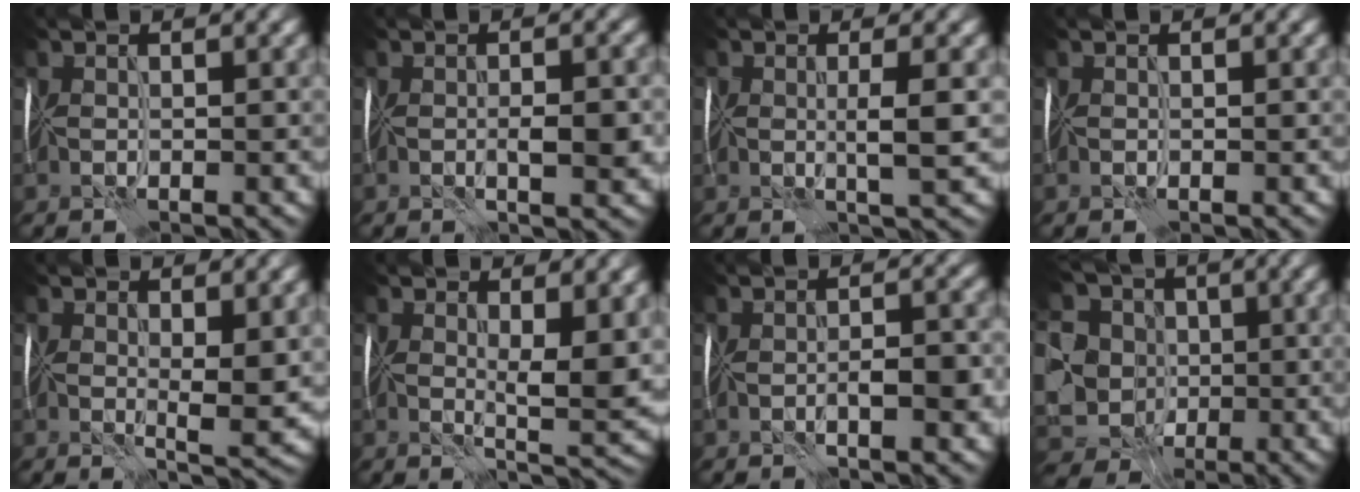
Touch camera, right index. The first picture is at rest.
{"total": 2.5, "force": [-0.5, 0.6, 2.4], "torque": [-0.041, 0.000, -0.006]}
{"total": 1.8, "force": [-0.1, 0.2, 1.8], "torque": [-0.031, 0.000, -0.002]}
{"total": 0.0}
{"total": 3.3, "force": [0.8, 1.0, 3.0], "torque": [-0.047, -0.006, 0.015]}
{"total": 5.0, "force": [1.2, 1.6, 4.6], "torque": [-0.072, -0.010, 0.024]}
{"total": 2.8, "force": [-0.9, 0.9, 2.5], "torque": [-0.044, -0.001, -0.013]}
{"total": 9.2, "force": [-0.2, 8.2, 4.1], "torque": [-0.097, 0.000, -0.013]}